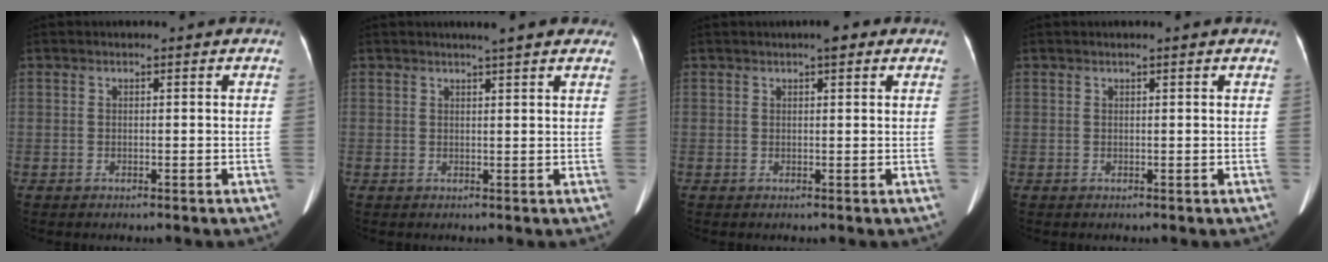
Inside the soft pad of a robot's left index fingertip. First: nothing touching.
{"total": 5.5, "force": [4.6, 0.5, 3.0], "torque": [-0.038, 0.014, 0.051]}
{"total": 2.5, "force": [1.5, 0.6, 1.9], "torque": [-0.026, 0.005, 0.018]}
{"total": 0.8, "force": [0.6, -0.1, 0.4], "torque": [-0.013, 0.009, 0.016]}